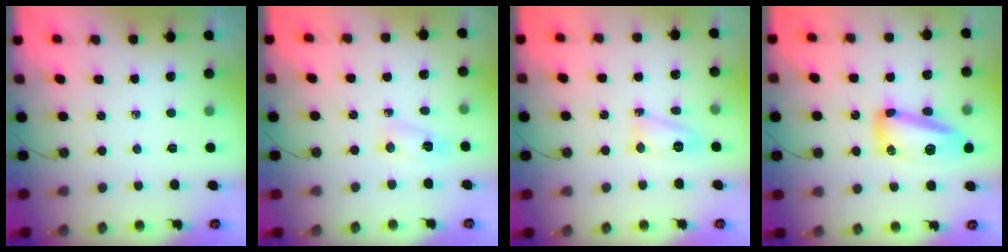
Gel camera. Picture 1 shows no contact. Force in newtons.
{"total": 2.9, "press": 2.8, "slide": 0.6}
{"total": 7.8, "press": 7.7, "slide": 0.6}
{"total": 12.5, "press": 12.4, "slide": 1.3}